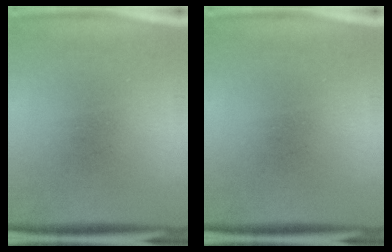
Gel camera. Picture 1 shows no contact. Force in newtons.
{"total": 0.0}